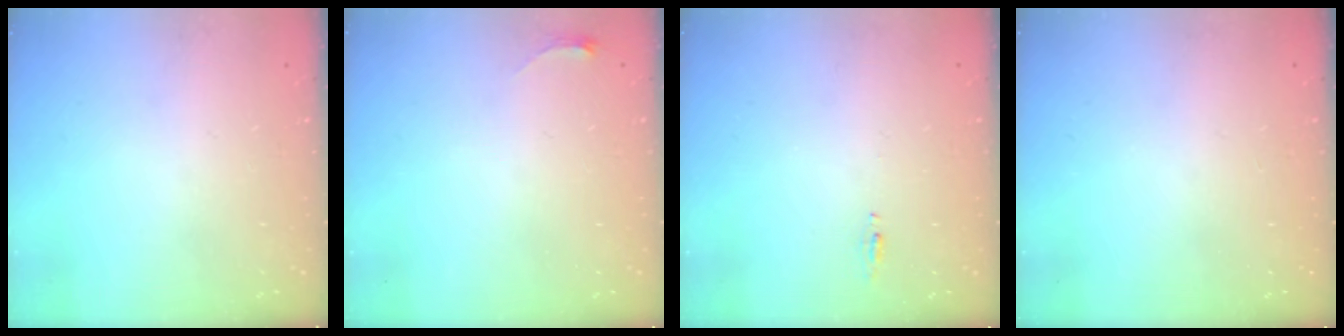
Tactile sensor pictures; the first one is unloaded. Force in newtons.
{"total": 2.8, "press": 2.8, "slide": 0.4}
{"total": 4.4, "press": 4.1, "slide": 1.5}
{"total": 0.0}